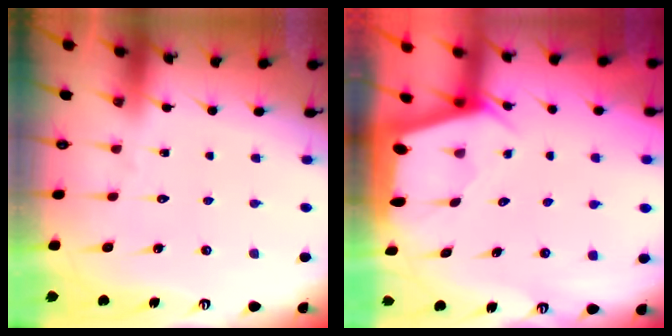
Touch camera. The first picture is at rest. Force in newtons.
{"total": 2.1, "press": 2.1, "slide": 0.3}